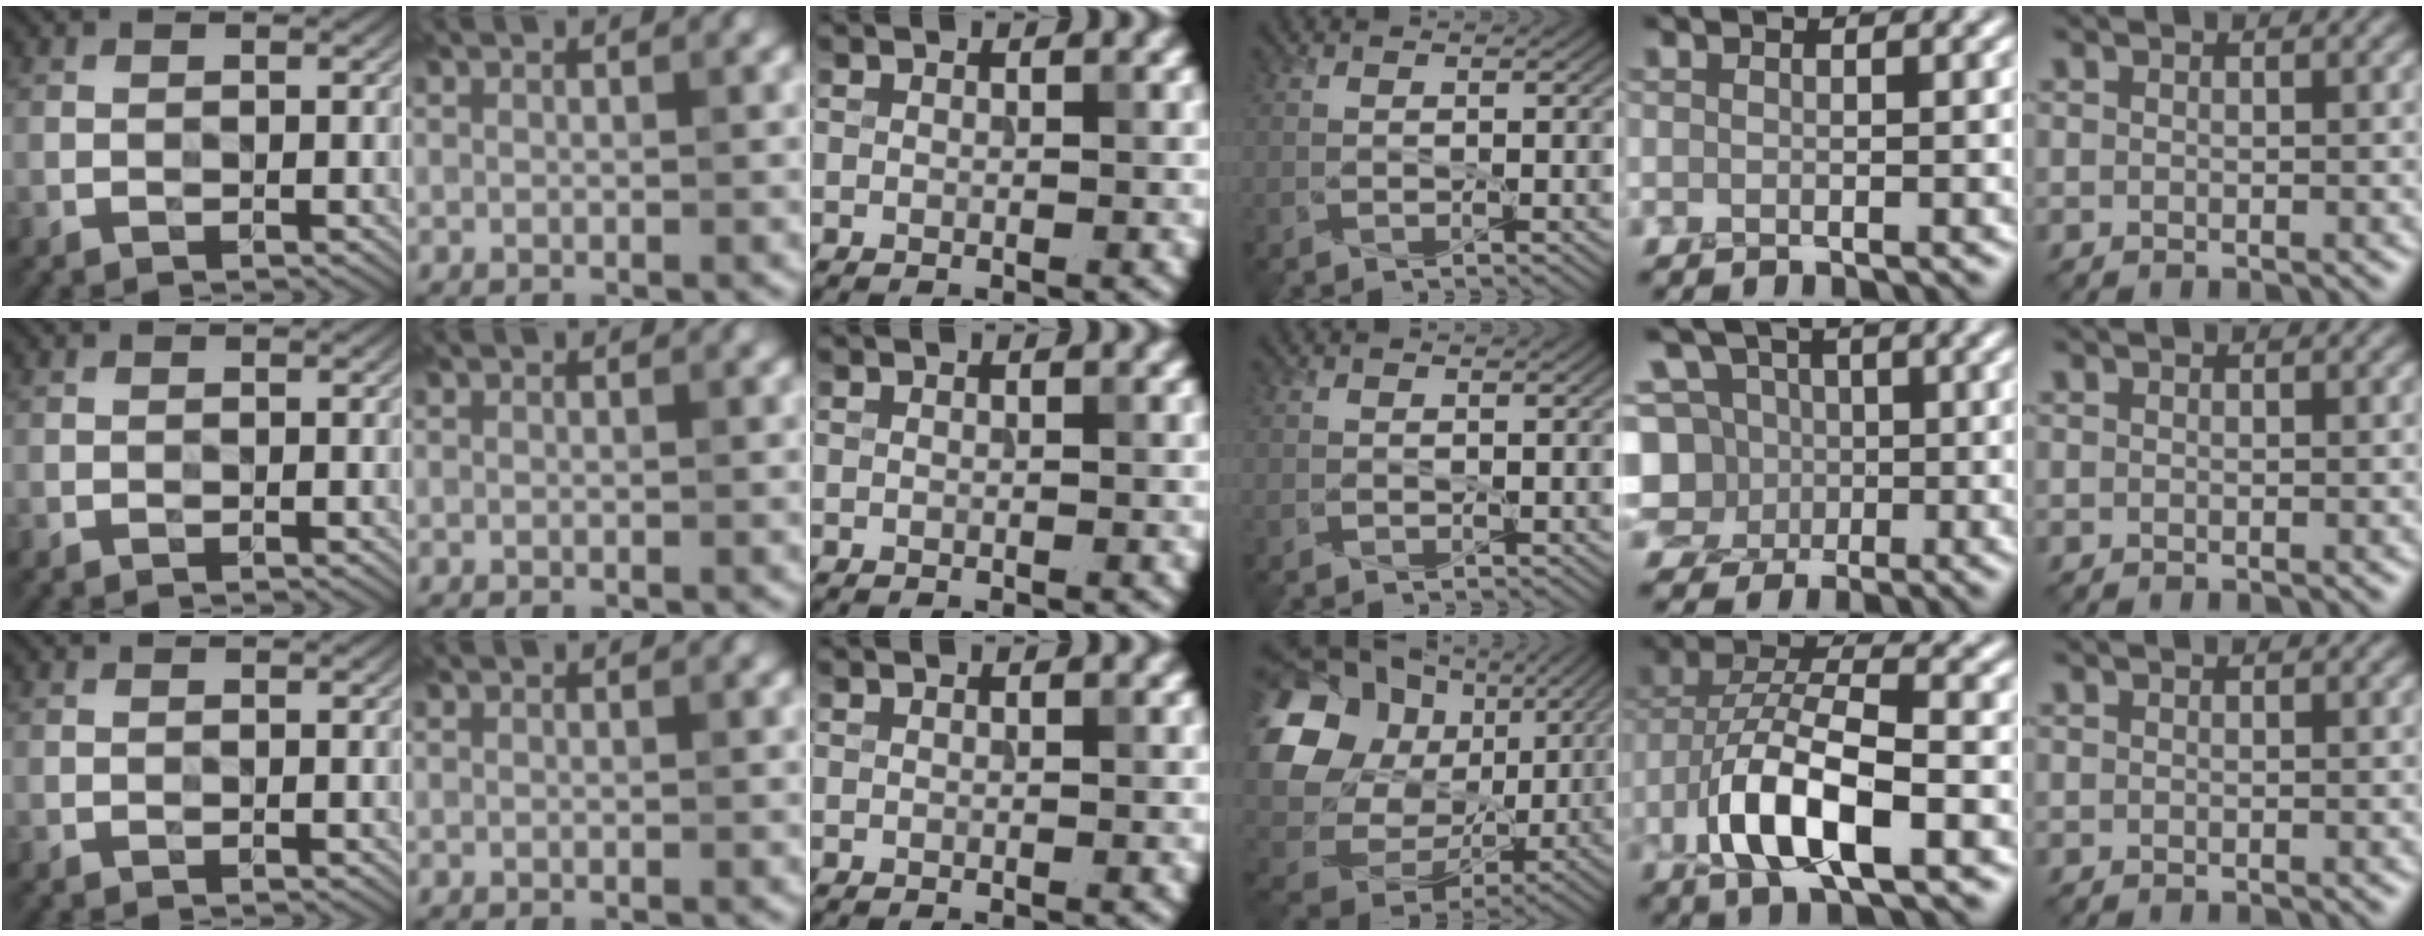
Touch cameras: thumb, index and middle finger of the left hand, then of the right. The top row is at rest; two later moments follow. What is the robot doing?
{"motion": "peel", "object": "bandage"}